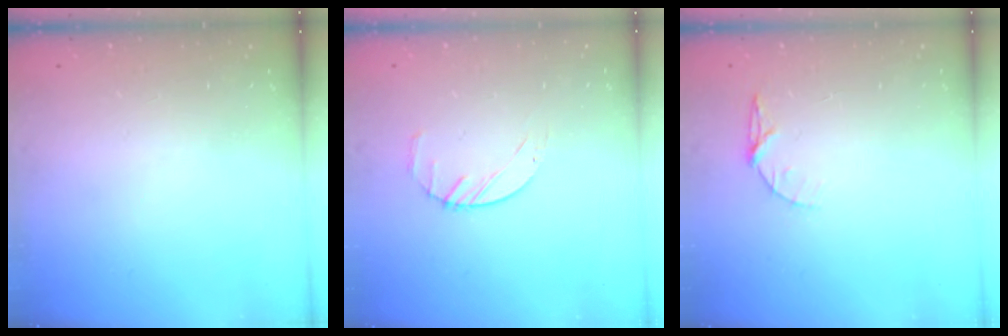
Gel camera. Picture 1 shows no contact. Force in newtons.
{"total": 2.5, "press": 2.5, "slide": 0.4}
{"total": 5.2, "press": 5.1, "slide": 0.6}